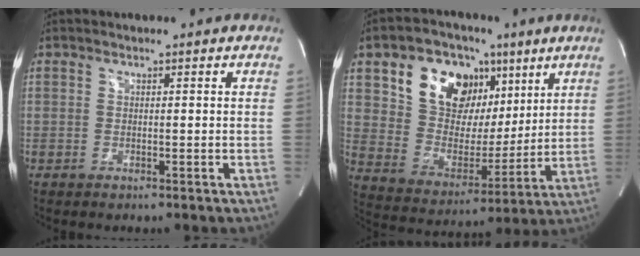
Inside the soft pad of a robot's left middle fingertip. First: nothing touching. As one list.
[{"total": 16.0, "force": [8.0, 10.6, 8.9], "torque": [-0.156, 0.030, 0.150]}]